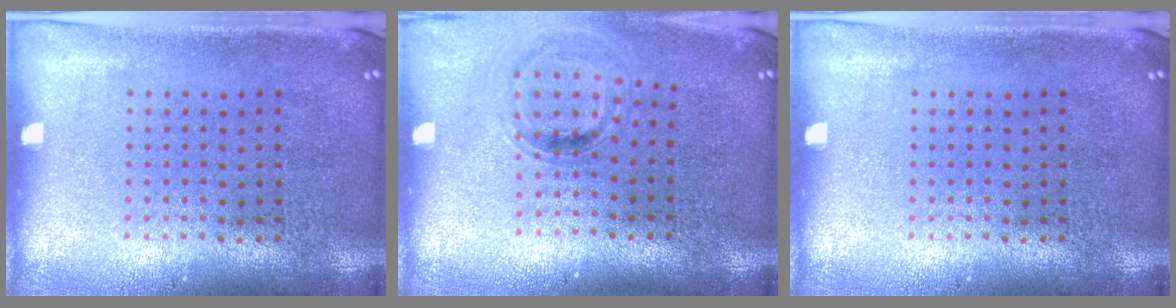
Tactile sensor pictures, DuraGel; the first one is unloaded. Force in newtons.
{"total": 0.9, "press": 0.9, "slide": 0.2}
{"total": 0.0}